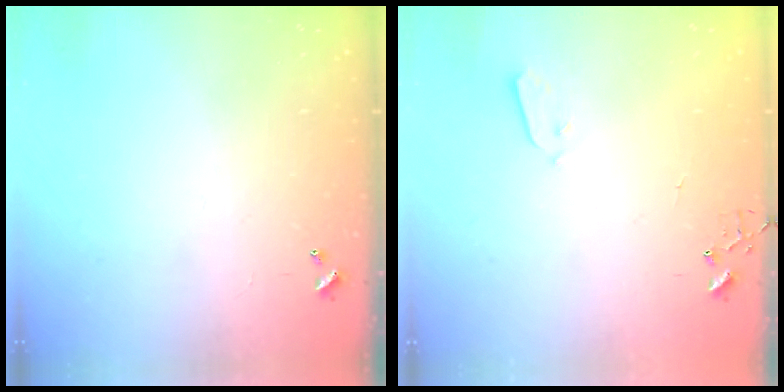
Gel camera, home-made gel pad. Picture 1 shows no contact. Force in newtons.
{"total": 3.0, "press": 3.0, "slide": 0.3}